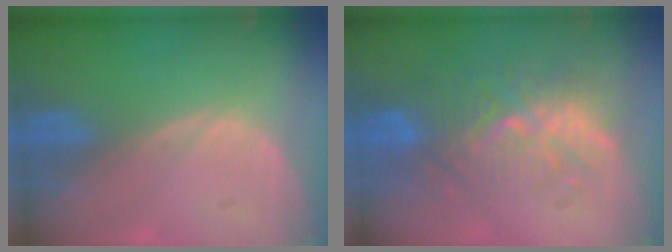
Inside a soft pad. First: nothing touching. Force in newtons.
{"total": 9.4, "press": 9.0, "slide": 2.6}